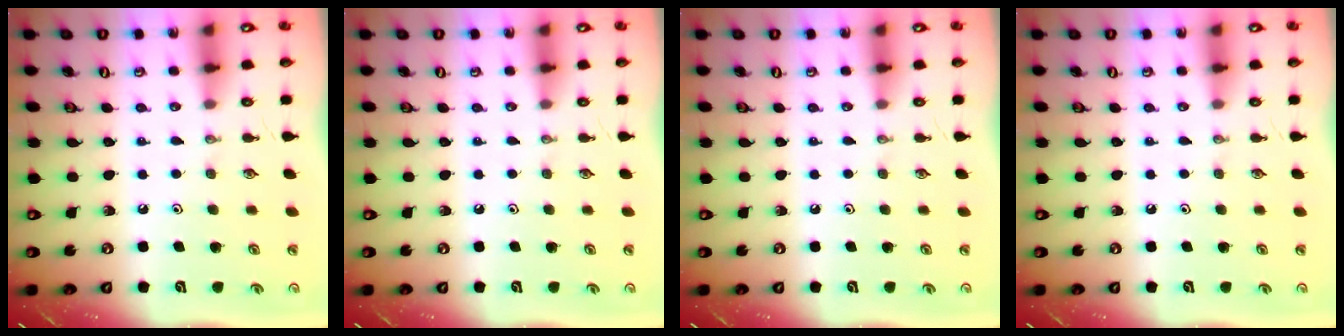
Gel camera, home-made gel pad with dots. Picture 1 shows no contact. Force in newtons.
{"total": 0.0}
{"total": 0.0}
{"total": 0.0}